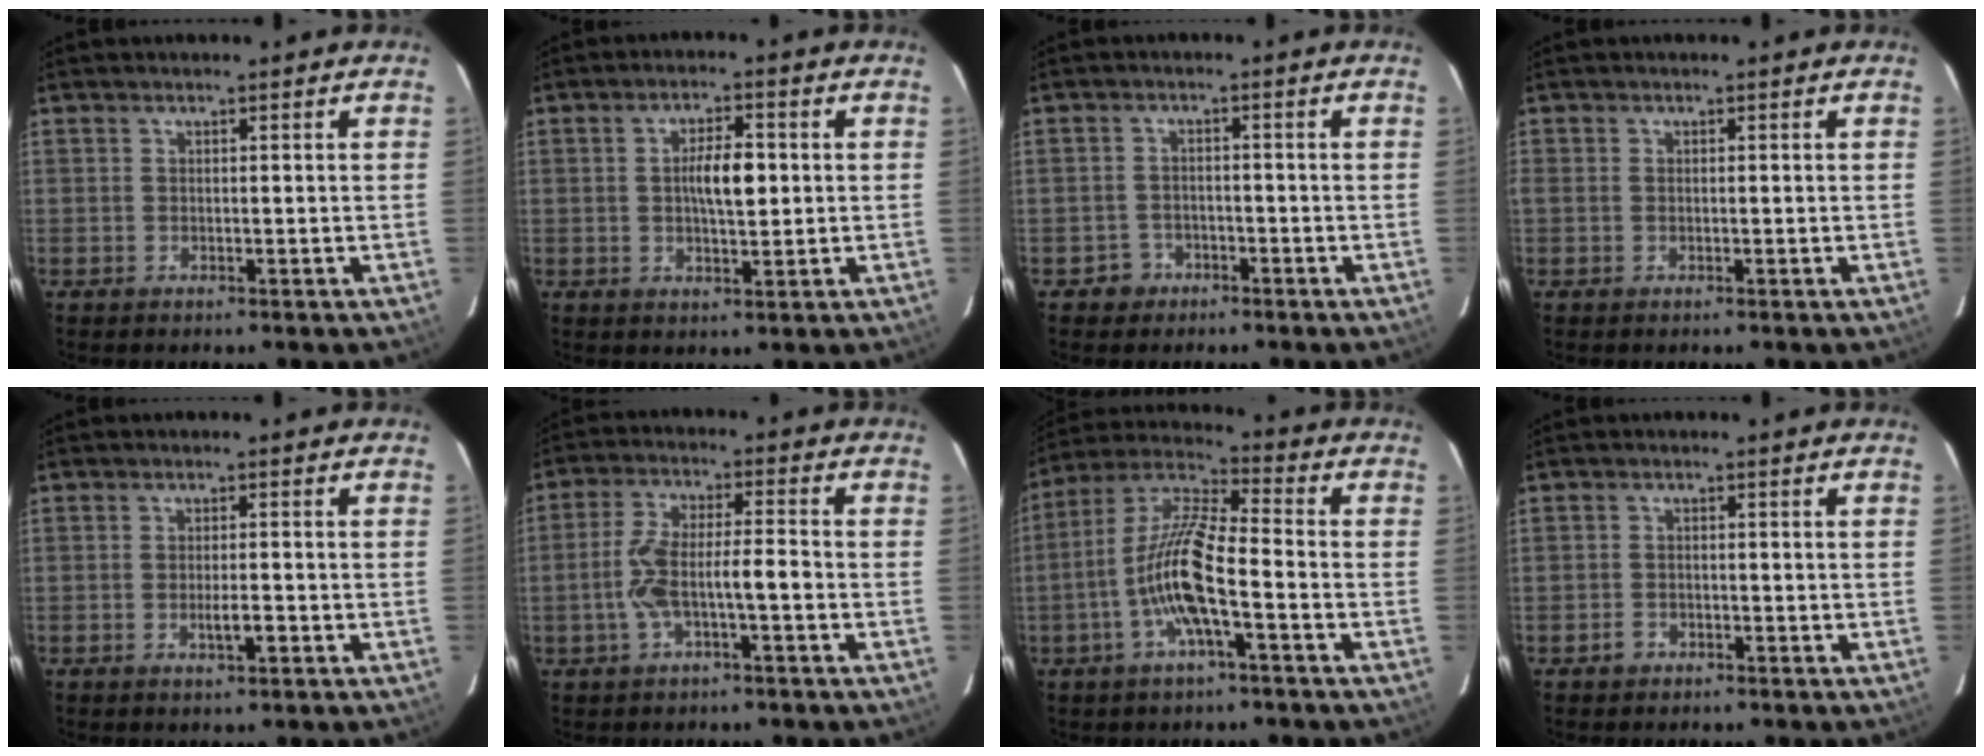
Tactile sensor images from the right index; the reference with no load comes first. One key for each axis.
{"total": 5.6, "fx": 0.4, "fy": 1.6, "fz": 5.3, "tx": -0.095, "ty": 0.007, "tz": 0.008}
{"total": 2.6, "fx": -1.5, "fy": 2.2, "fz": -0.2, "tx": 0.005, "ty": 0.012, "tz": -0.025}
{"total": 0.5, "fx": -0.1, "fy": 0.4, "fz": 0.3, "tx": -0.009, "ty": 0.006, "tz": 0.001}
{"total": 2.5, "fx": -0.9, "fy": 0.4, "fz": 2.3, "tx": -0.039, "ty": -0.001, "tz": -0.014}
{"total": 7.8, "fx": -2.2, "fy": 1.6, "fz": 7.3, "tx": -0.150, "ty": 0.024, "tz": -0.041}
{"total": 12.2, "fx": -3.6, "fy": 2.0, "fz": 11.5, "tx": -0.237, "ty": 0.011, "tz": -0.070}
{"total": 1.2, "fx": -0.8, "fy": 0.9, "fz": 0.3, "tx": -0.007, "ty": 0.002, "tz": -0.013}